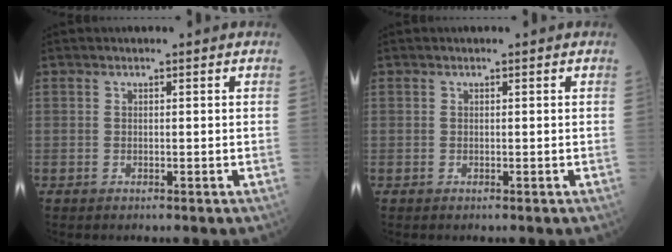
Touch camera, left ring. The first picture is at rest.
{"total": 0.0}